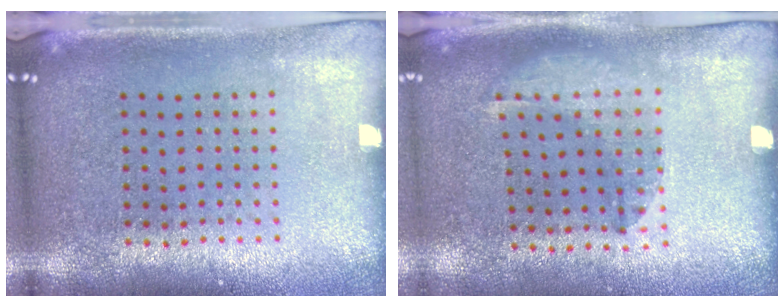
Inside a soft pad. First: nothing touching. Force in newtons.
{"total": 1.3, "press": 1.0, "slide": 0.8}